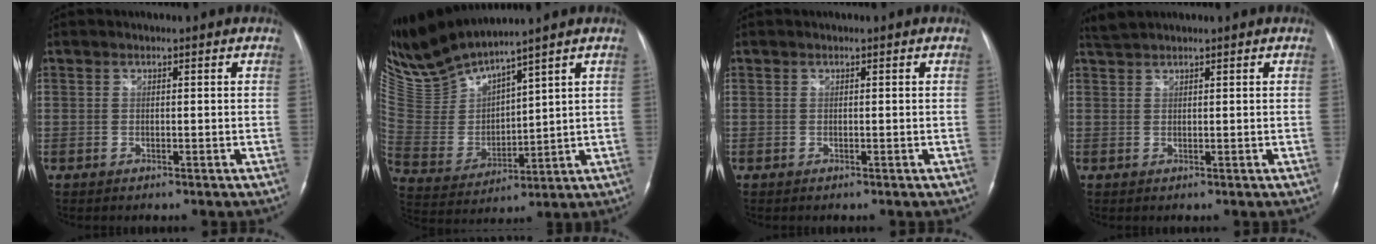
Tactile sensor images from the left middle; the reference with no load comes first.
{"total": 10.0, "force": [9.7, -0.6, 2.5], "torque": [-0.080, -0.004, 0.216]}
{"total": 0.0}
{"total": 1.9, "force": [1.9, -0.2, 0.4], "torque": [-0.013, 0.013, 0.040]}